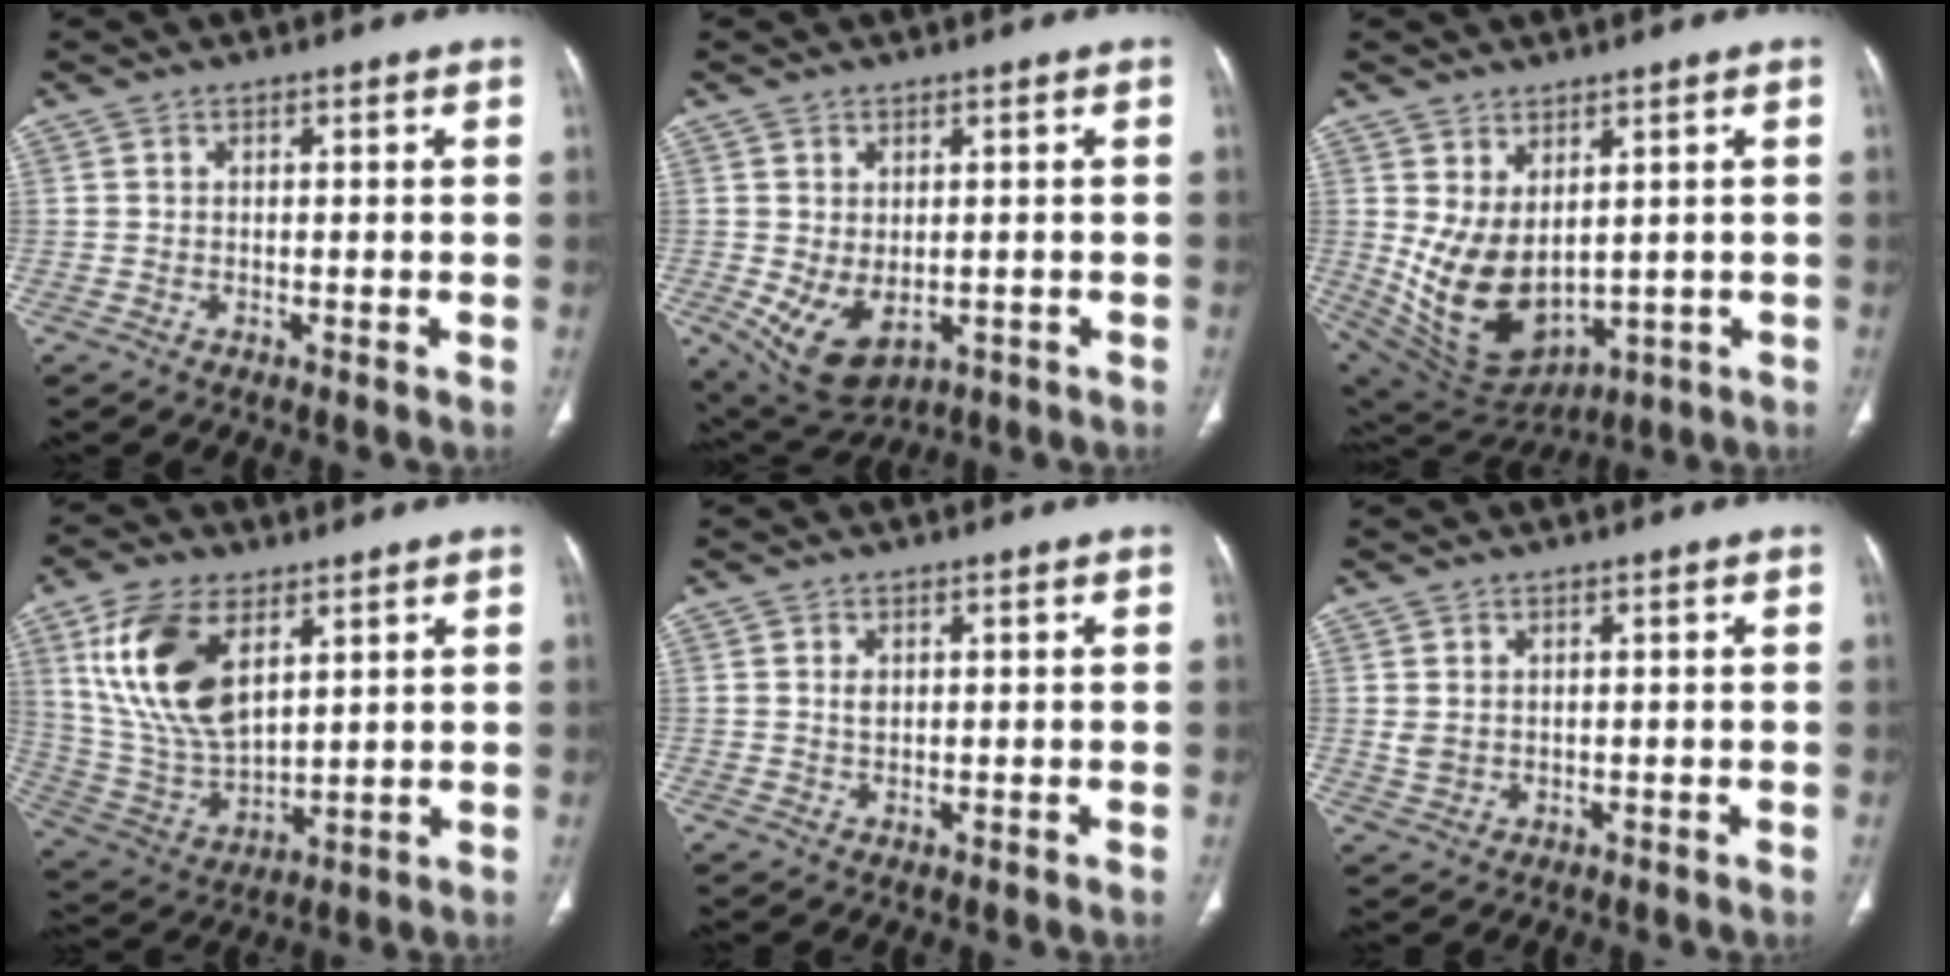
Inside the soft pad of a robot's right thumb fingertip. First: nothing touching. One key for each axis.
{"total": 8.5, "fx": -1.7, "fy": 5.4, "fz": 6.3, "tx": -0.104, "ty": -0.005, "tz": -0.003}
{"total": 13.1, "fx": 1.1, "fy": 8.2, "fz": 10.1, "tx": -0.166, "ty": -0.023, "tz": 0.061}
{"total": 17.6, "fx": 7.1, "fy": 9.3, "fz": 13.1, "tx": -0.247, "ty": -0.025, "tz": 0.148}
{"total": 1.6, "fx": 0.4, "fy": 1.1, "fz": 1.1, "tx": -0.016, "ty": -0.003, "tz": 0.010}
{"total": 2.3, "fx": 0.5, "fy": 1.8, "fz": 1.3, "tx": -0.025, "ty": -0.003, "tz": 0.019}